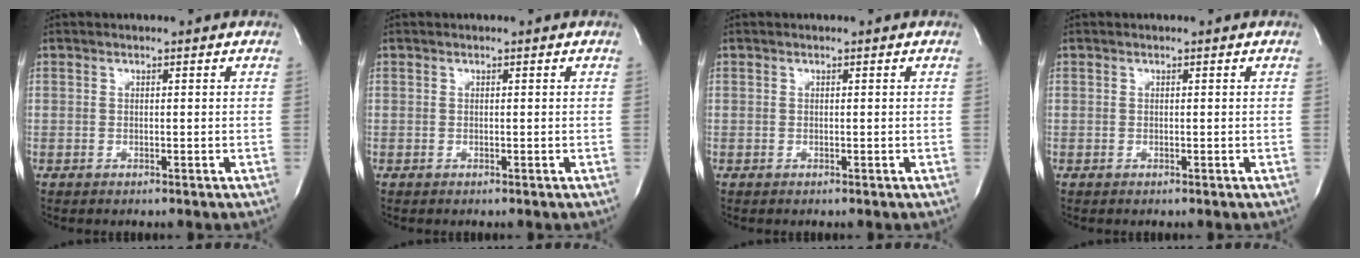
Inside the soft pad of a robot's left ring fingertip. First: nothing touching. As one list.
[{"total": 0.0}, {"total": 0.0}, {"total": 0.0}]